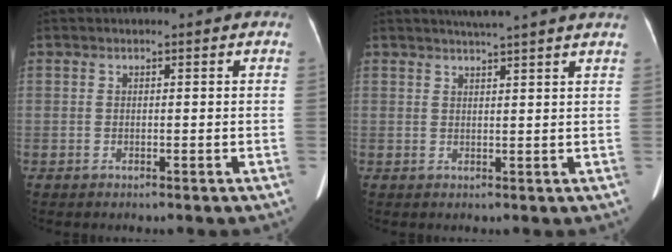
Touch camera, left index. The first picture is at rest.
{"total": 6.7, "force": [5.9, -1.0, 3.1], "torque": [-0.043, 0.017, 0.067]}